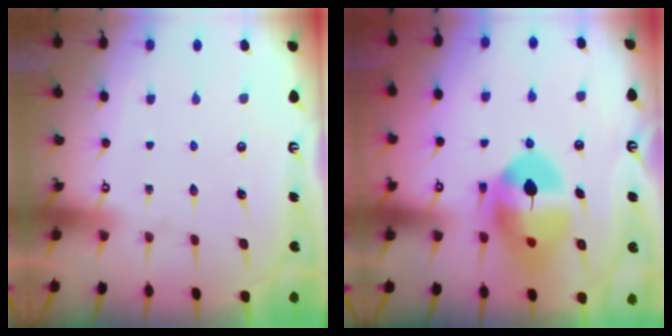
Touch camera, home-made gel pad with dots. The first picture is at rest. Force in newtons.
{"total": 14.7, "press": 14.6, "slide": 2.3}